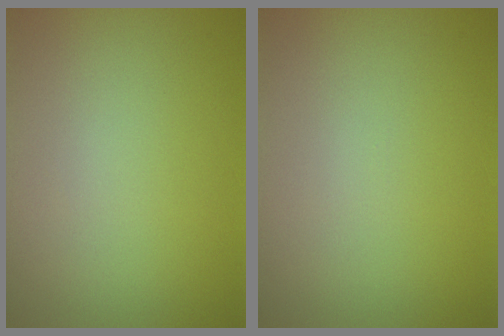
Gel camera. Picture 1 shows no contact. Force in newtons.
{"total": 0.0}